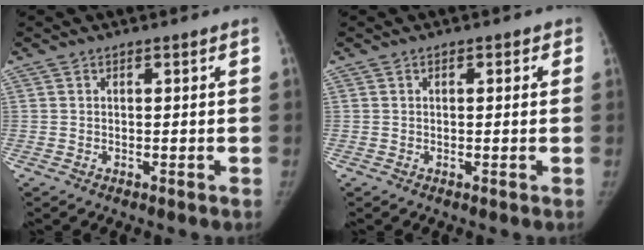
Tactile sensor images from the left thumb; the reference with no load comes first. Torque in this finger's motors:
{"motor_torque": [-0.25, -0.01, -0.51, 0.15, -0.07]}